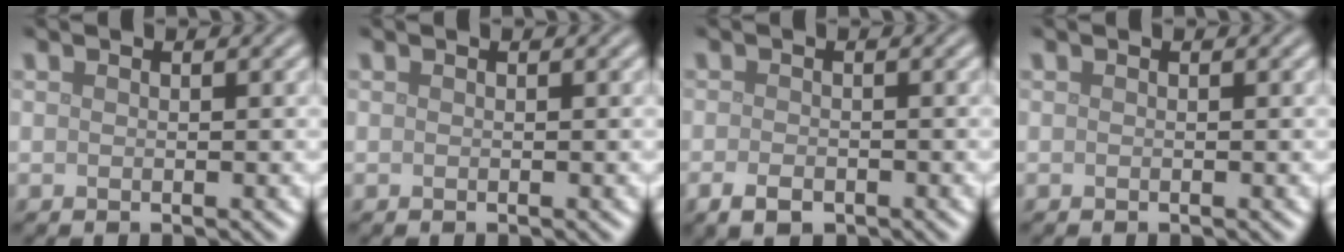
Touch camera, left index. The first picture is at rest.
{"total": 0.0}
{"total": 1.9, "force": [-1.0, 0.9, 1.3], "torque": [-0.025, -0.003, -0.020]}
{"total": 0.0}